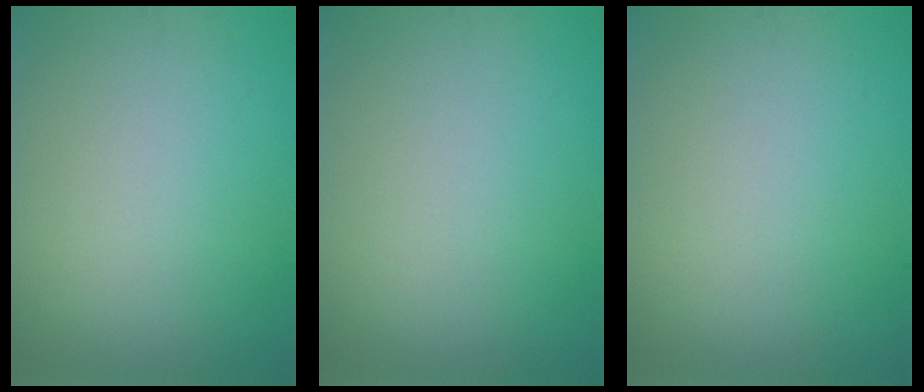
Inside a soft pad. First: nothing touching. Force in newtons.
{"total": 0.0}
{"total": 0.0}